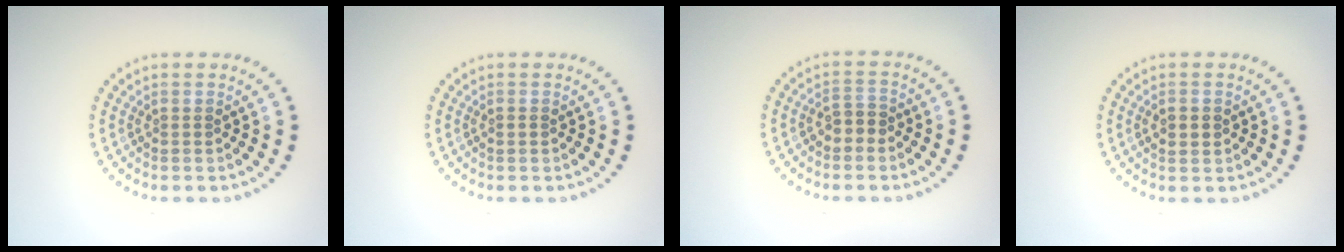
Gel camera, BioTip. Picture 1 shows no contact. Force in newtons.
{"total": 0.5, "press": 0.5, "slide": 0.1}
{"total": 1.6, "press": 1.5, "slide": 0.5}
{"total": 1.8, "press": 1.8, "slide": 0.1}